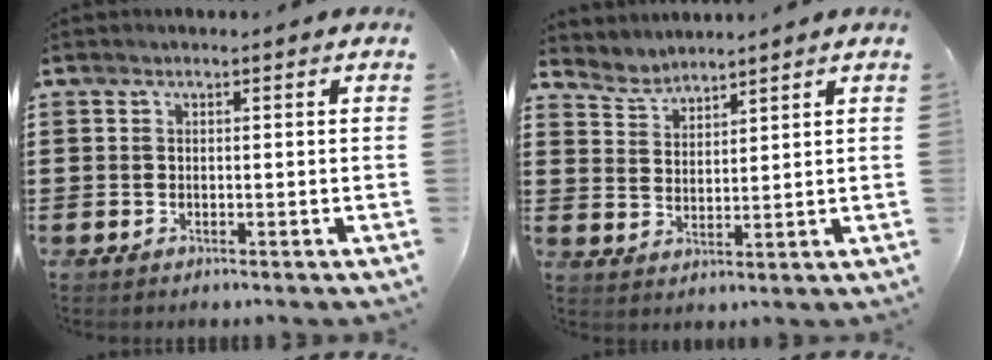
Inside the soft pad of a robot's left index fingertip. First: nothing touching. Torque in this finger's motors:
{"motor_torque": [0.04, 0.03, -0.01, 0.01]}